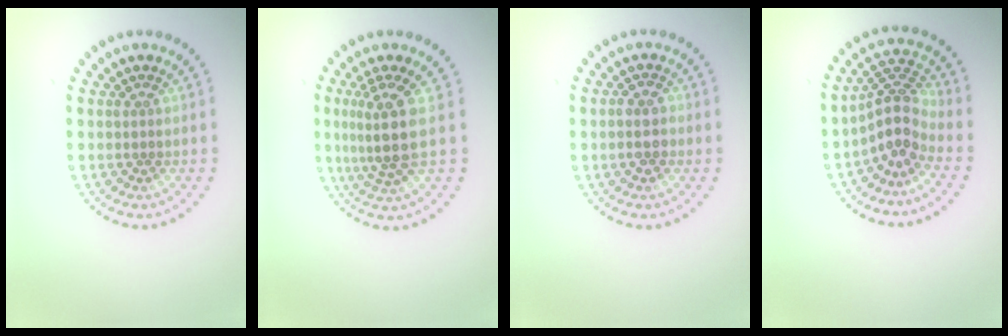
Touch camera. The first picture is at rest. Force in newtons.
{"total": 4.0, "press": 3.2, "slide": 2.3}
{"total": 2.3, "press": 2.2, "slide": 0.8}
{"total": 3.9, "press": 2.9, "slide": 2.7}